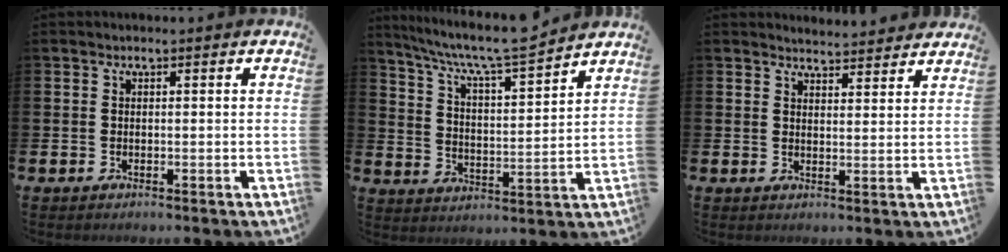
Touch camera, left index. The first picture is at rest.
{"total": 8.6, "force": [8.0, 0.5, 3.1], "torque": [-0.091, -0.057, 0.137]}
{"total": 3.8, "force": [3.8, 0.2, -0.3], "torque": [0.000, -0.024, 0.070]}